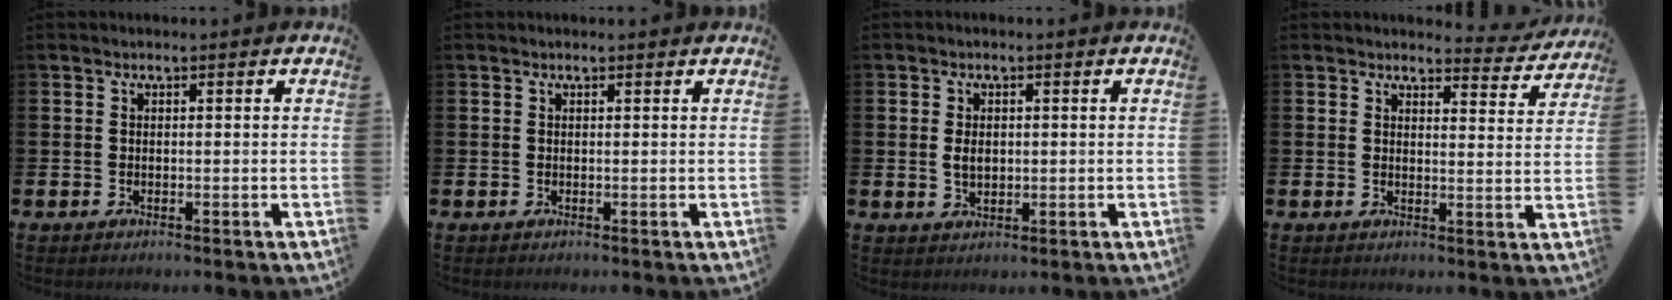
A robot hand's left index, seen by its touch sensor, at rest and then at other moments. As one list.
[{"total": 0.0}, {"total": 2.4, "force": [0.3, 1.6, 1.7], "torque": [-0.016, -0.001, 0.001]}, {"total": 3.1, "force": [3.0, 0.7, 0.4], "torque": [0.008, -0.027, 0.046]}]